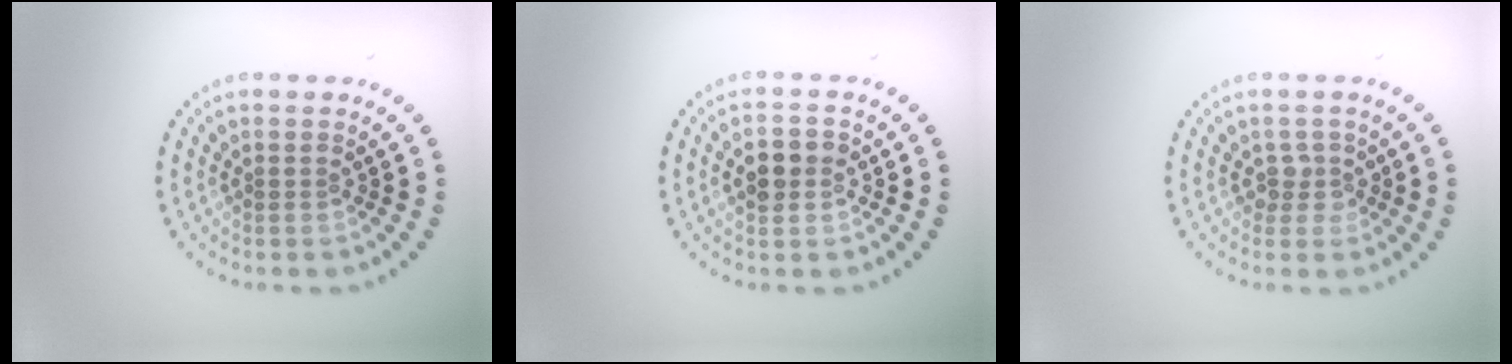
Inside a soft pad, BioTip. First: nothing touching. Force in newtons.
{"total": 2.8, "press": 2.8, "slide": 0.2}
{"total": 1.6, "press": 1.2, "slide": 1.0}